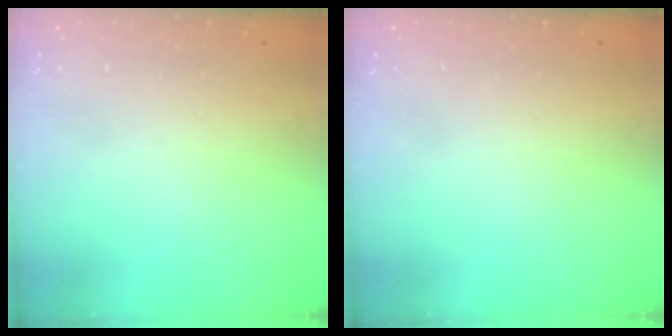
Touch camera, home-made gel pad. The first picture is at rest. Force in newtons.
{"total": 0.0}